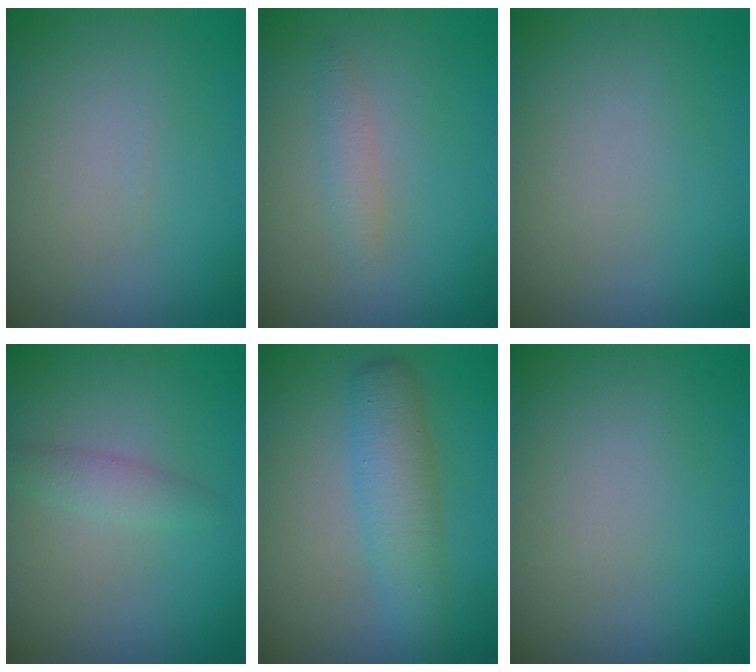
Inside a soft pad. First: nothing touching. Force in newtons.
{"total": 1.2, "press": 1.2, "slide": 0.0}
{"total": 0.0}
{"total": 1.5, "press": 1.5, "slide": 0.1}
{"total": 3.9, "press": 3.9, "slide": 0.1}
{"total": 0.0}